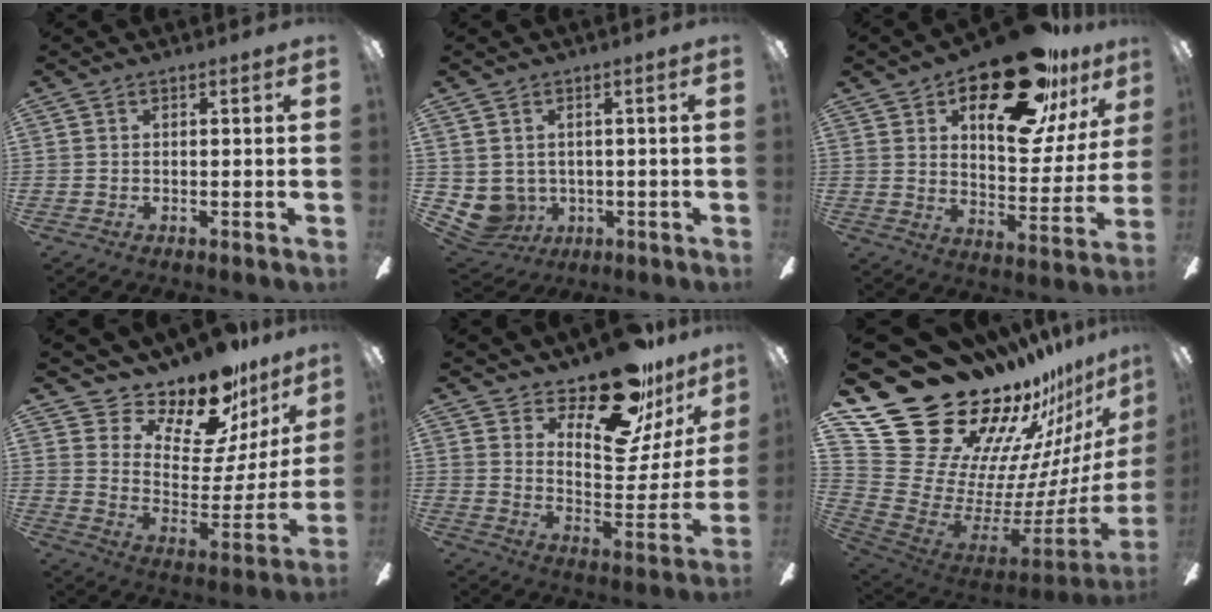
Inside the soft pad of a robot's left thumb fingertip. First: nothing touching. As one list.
[{"total": 5.5, "force": [0.4, 5.4, 0.8], "torque": [-0.063, -0.013, 0.010]}, {"total": 26.1, "force": [17.2, 11.2, 16.2], "torque": [-0.232, -0.096, 0.283]}, {"total": 17.3, "force": [15.1, 5.8, 6.3], "torque": [-0.095, -0.127, 0.253]}, {"total": 19.9, "force": [15.7, 7.3, 9.8], "torque": [-0.130, -0.117, 0.265]}, {"total": 29.7, "force": [22.1, 15.4, 12.5], "torque": [-0.185, -0.209, 0.470]}]